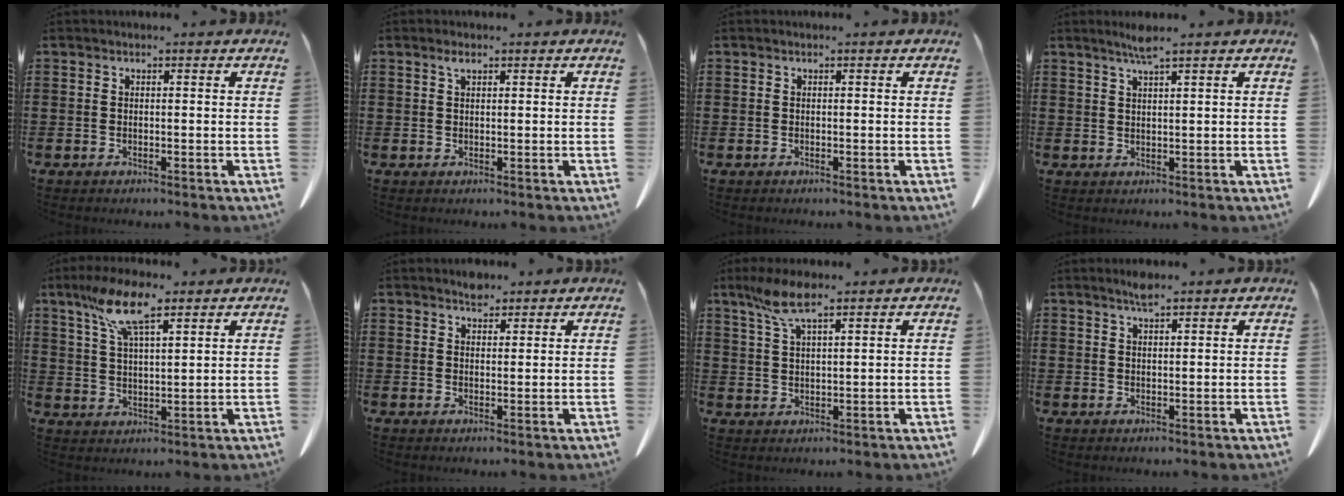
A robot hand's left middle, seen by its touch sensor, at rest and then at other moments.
{"total": 1.3, "force": [0.7, 0.4, 0.9], "torque": [-0.021, 0.000, 0.014]}
{"total": 0.0}
{"total": 2.9, "force": [2.3, 0.0, 1.9], "torque": [-0.040, 0.000, 0.041]}
{"total": 9.6, "force": [6.2, 2.6, 6.9], "torque": [-0.148, -0.001, 0.113]}
{"total": 2.3, "force": [2.2, 0.8, 0.4], "torque": [-0.004, -0.002, 0.040]}
{"total": 6.3, "force": [4.1, 1.4, 4.6], "torque": [-0.100, 0.000, 0.075]}
{"total": 2.4, "force": [2.0, 0.3, 1.3], "torque": [-0.029, -0.001, 0.038]}